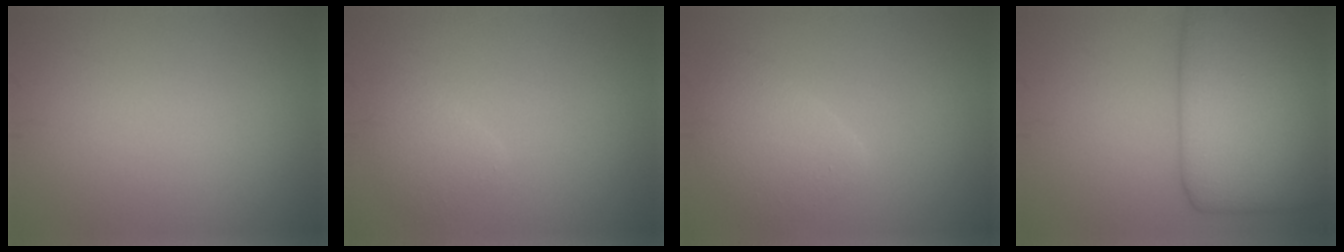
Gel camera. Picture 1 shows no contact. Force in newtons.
{"total": 1.7, "press": 1.7, "slide": 0.2}
{"total": 3.6, "press": 3.6, "slide": 0.2}
{"total": 11.6, "press": 11.6, "slide": 0.2}